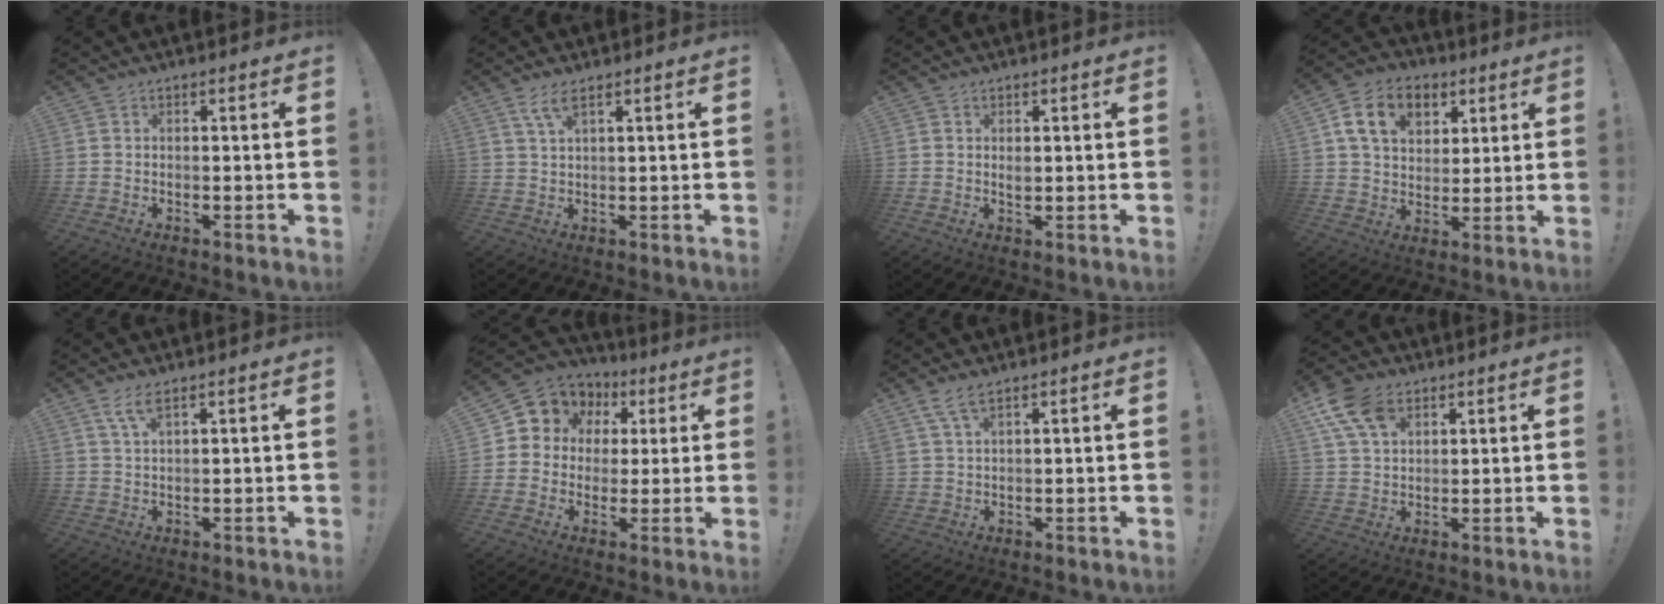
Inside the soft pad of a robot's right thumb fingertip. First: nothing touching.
{"total": 4.1, "force": [2.5, 0.6, 3.2], "torque": [-0.060, -0.006, 0.043]}
{"total": 1.3, "force": [0.3, 0.9, 0.9], "torque": [-0.010, -0.001, 0.005]}
{"total": 14.0, "force": [6.2, 10.0, 7.5], "torque": [-0.108, -0.020, 0.118]}
{"total": 4.3, "force": [2.6, 0.8, 3.3], "torque": [-0.070, -0.001, 0.046]}
{"total": 8.0, "force": [2.6, 7.2, 2.2], "torque": [-0.023, -0.026, 0.052]}
{"total": 4.6, "force": [3.2, 0.9, 3.1], "torque": [-0.066, -0.009, 0.060]}
{"total": 11.6, "force": [5.9, 7.2, 6.9], "torque": [-0.128, -0.012, 0.116]}